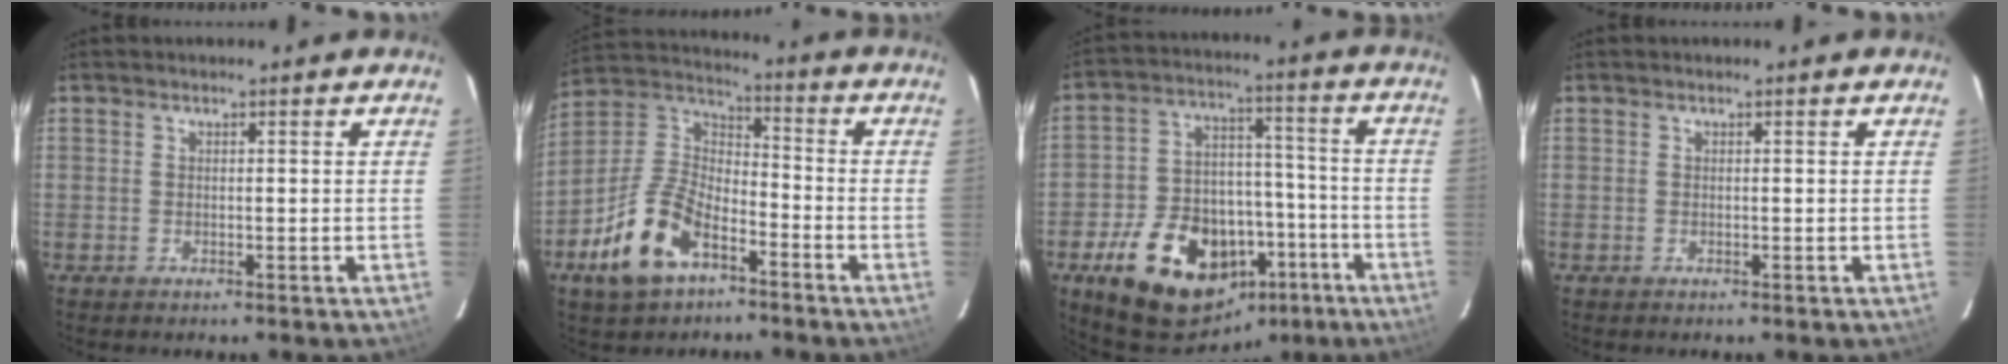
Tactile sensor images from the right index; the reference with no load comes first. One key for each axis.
{"total": 14.9, "fx": -8.2, "fy": 7.8, "fz": 9.8, "tx": -0.214, "ty": 0.010, "tz": -0.151}
{"total": 22.7, "fx": -12.6, "fy": 14.4, "fz": 12.2, "tx": -0.242, "ty": 0.039, "tz": -0.167}
{"total": 0.0}